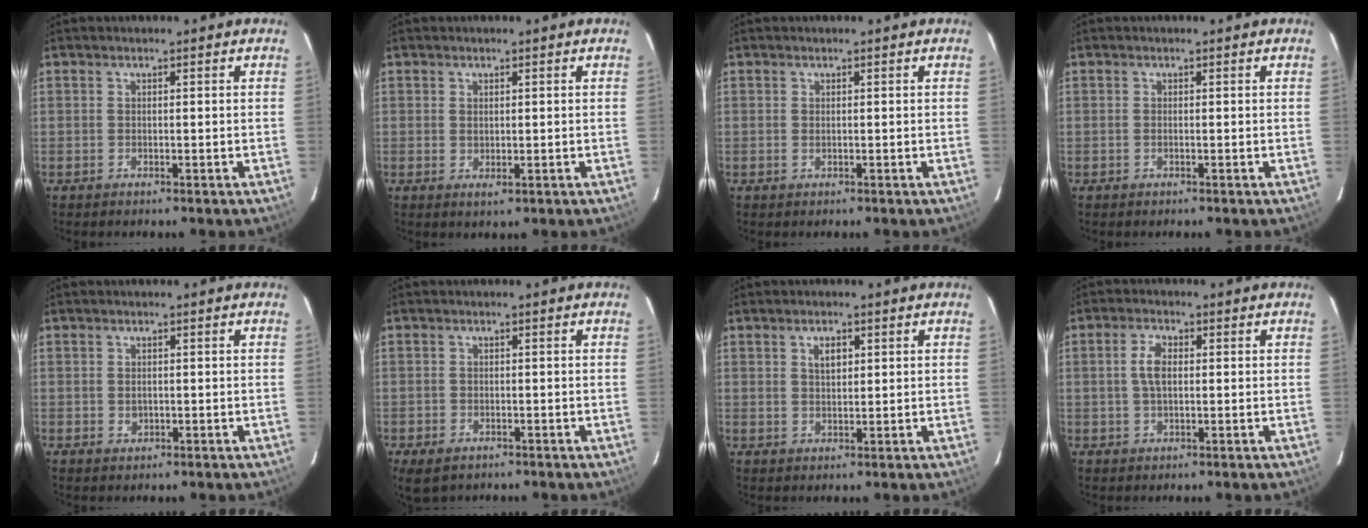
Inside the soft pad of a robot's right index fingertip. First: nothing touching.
{"total": 1.3, "force": [0.2, 0.8, 1.0], "torque": [-0.017, -0.005, 0.003]}
{"total": 0.5, "force": [0.0, 0.3, 0.4], "torque": [-0.010, 0.000, 0.002]}
{"total": 0.0}
{"total": 1.3, "force": [-0.1, 1.1, 0.7], "torque": [-0.008, 0.003, -0.001]}
{"total": 4.8, "force": [-3.1, 2.9, 2.2], "torque": [-0.052, -0.015, -0.050]}
{"total": 2.6, "force": [1.1, 1.5, 1.8], "torque": [-0.030, 0.005, 0.019]}
{"total": 3.8, "force": [0.3, 2.0, 3.3], "torque": [-0.067, 0.007, 0.008]}